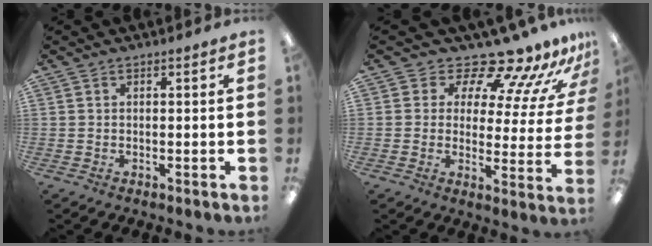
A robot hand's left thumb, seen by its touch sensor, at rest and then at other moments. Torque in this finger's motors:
{"motor_torque": [-0.03, 0.05, 0.09, -0.13, 0.03]}